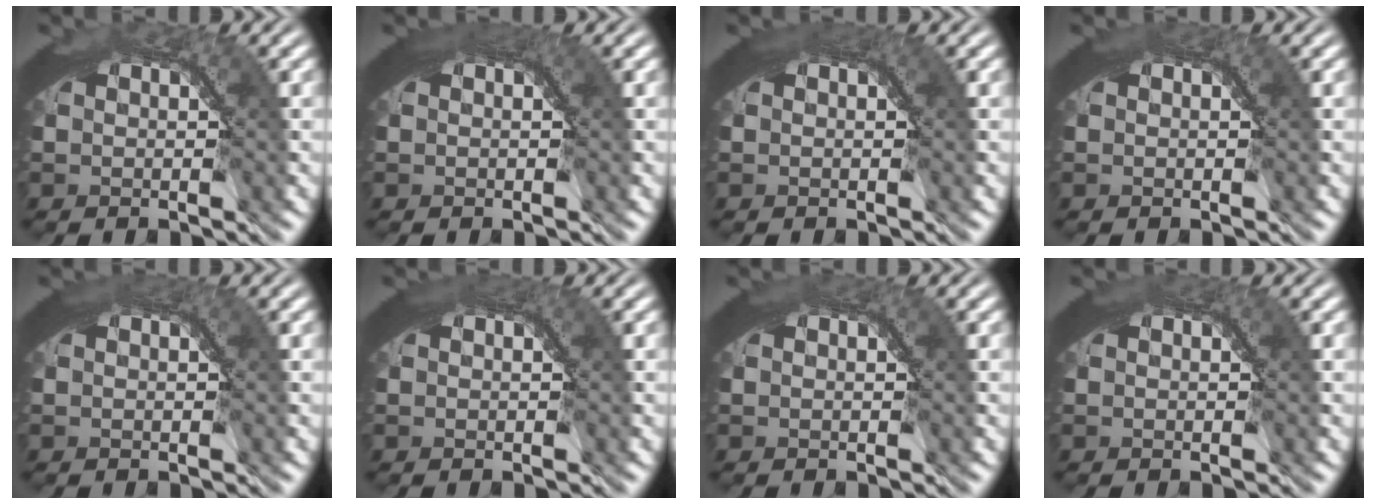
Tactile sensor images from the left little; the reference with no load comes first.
{"total": 1.4, "force": [0.8, 0.3, 1.1], "torque": [-0.009, 0.002, 0.009]}
{"total": 1.3, "force": [0.7, 0.3, 1.1], "torque": [-0.010, 0.001, 0.008]}
{"total": 1.0, "force": [0.5, 0.3, 0.8], "torque": [-0.008, 0.002, 0.005]}
{"total": 0.9, "force": [0.5, 0.2, 0.7], "torque": [-0.006, 0.000, 0.006]}
{"total": 1.0, "force": [0.5, 0.2, 0.8], "torque": [-0.005, 0.001, 0.006]}
{"total": 0.8, "force": [0.4, 0.2, 0.7], "torque": [-0.005, 0.002, 0.005]}
{"total": 0.8, "force": [0.4, 0.3, 0.7], "torque": [-0.005, 0.001, 0.004]}